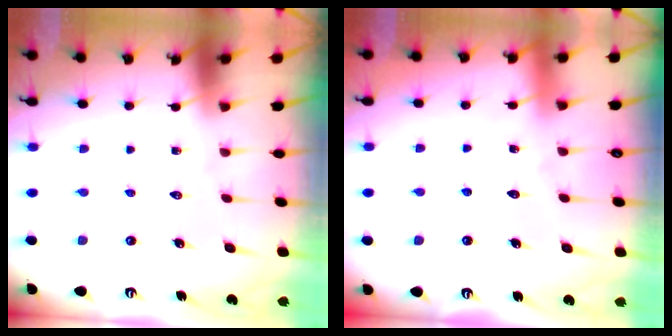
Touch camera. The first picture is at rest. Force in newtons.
{"total": 5.8, "press": 5.8, "slide": 0.5}